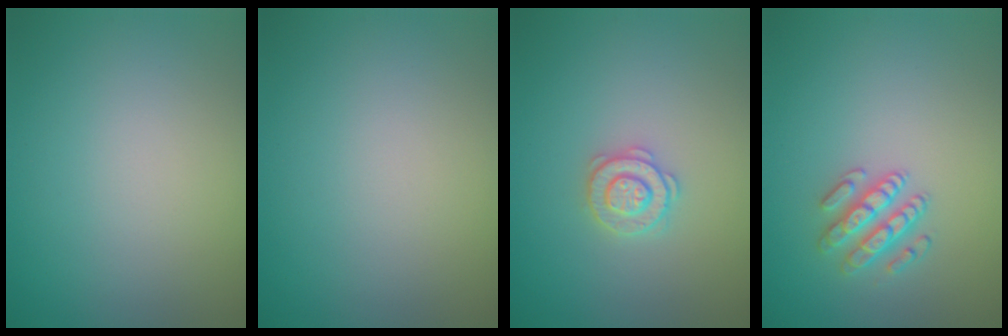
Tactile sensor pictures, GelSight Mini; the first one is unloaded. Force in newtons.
{"total": 0.0}
{"total": 2.6, "press": 2.5, "slide": 0.5}
{"total": 2.5, "press": 2.4, "slide": 0.5}